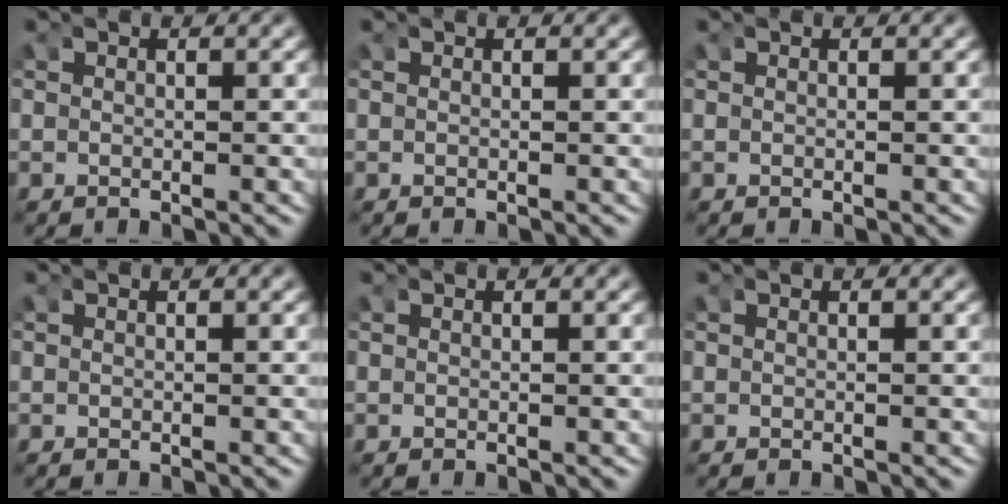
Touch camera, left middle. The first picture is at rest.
{"total": 0.0}
{"total": 0.0}
{"total": 0.0}
{"total": 0.0}
{"total": 0.0}